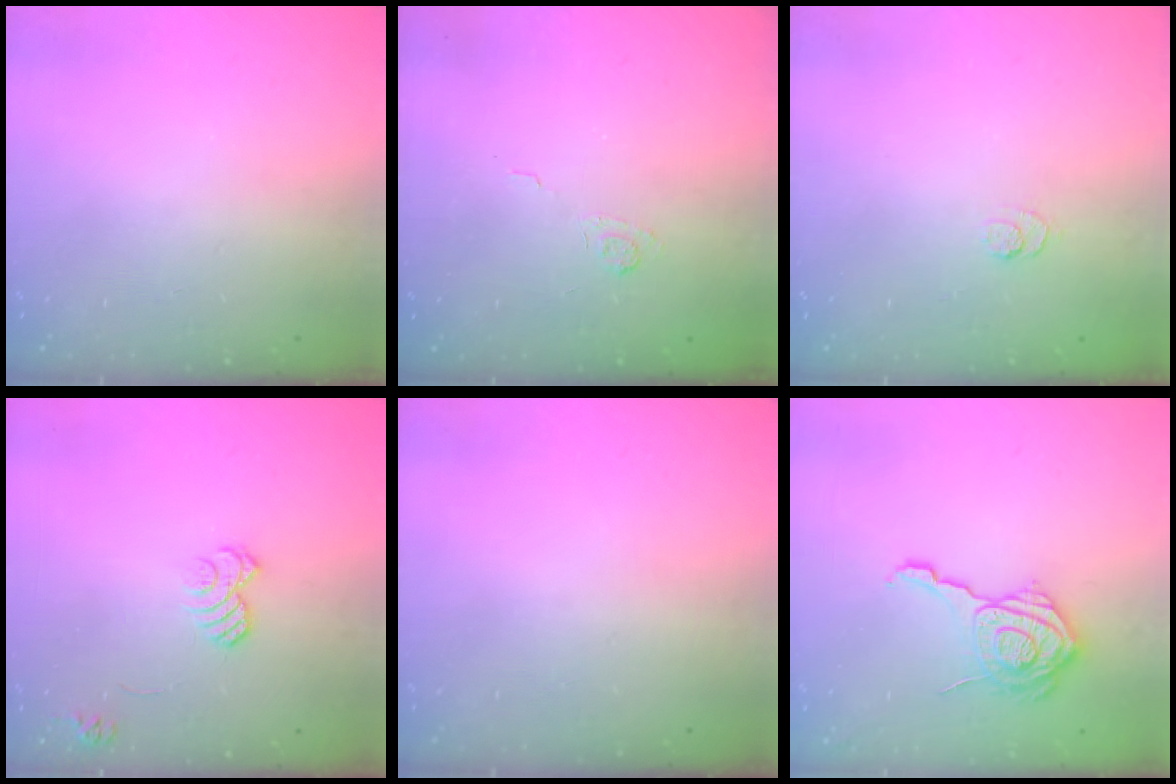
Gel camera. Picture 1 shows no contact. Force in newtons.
{"total": 2.5, "press": 2.1, "slide": 1.4}
{"total": 2.4, "press": 2.0, "slide": 1.4}
{"total": 7.9, "press": 7.9, "slide": 0.4}
{"total": 0.0}
{"total": 16.0, "press": 16.0, "slide": 0.8}